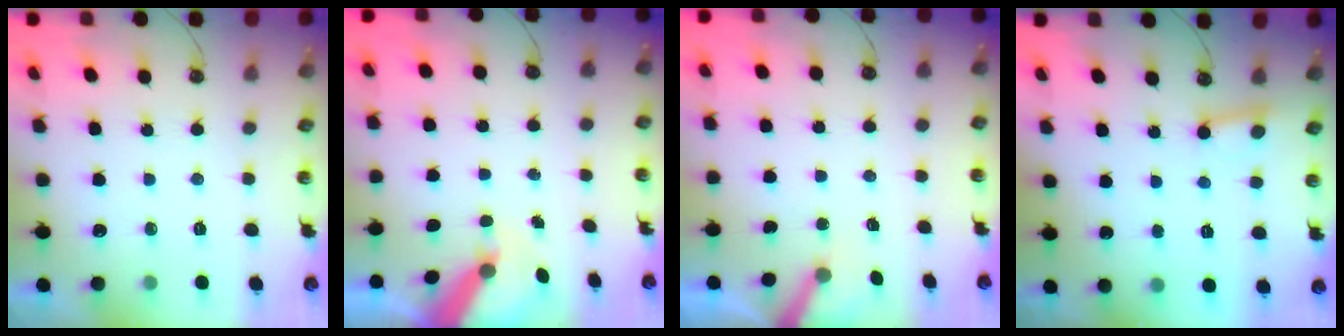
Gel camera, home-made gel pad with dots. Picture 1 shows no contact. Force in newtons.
{"total": 8.1, "press": 8.1, "slide": 0.8}
{"total": 3.3, "press": 3.3, "slide": 0.3}
{"total": 2.8, "press": 2.7, "slide": 0.6}